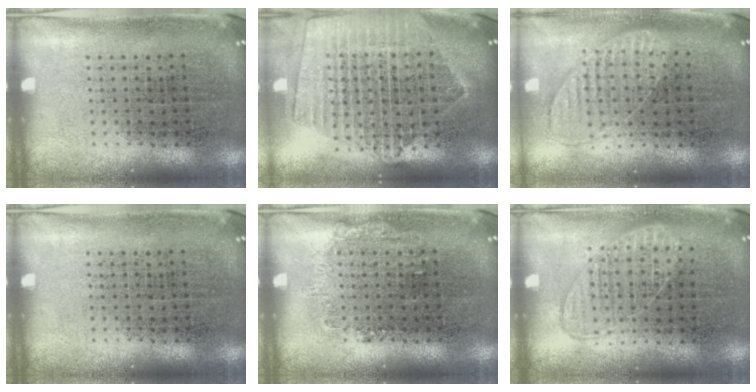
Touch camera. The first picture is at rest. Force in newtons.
{"total": 2.3, "press": 2.1, "slide": 1.1}
{"total": 1.0, "press": 0.9, "slide": 0.2}
{"total": 0.0}
{"total": 0.7, "press": 0.7, "slide": 0.2}
{"total": 0.8, "press": 0.8, "slide": 0.2}